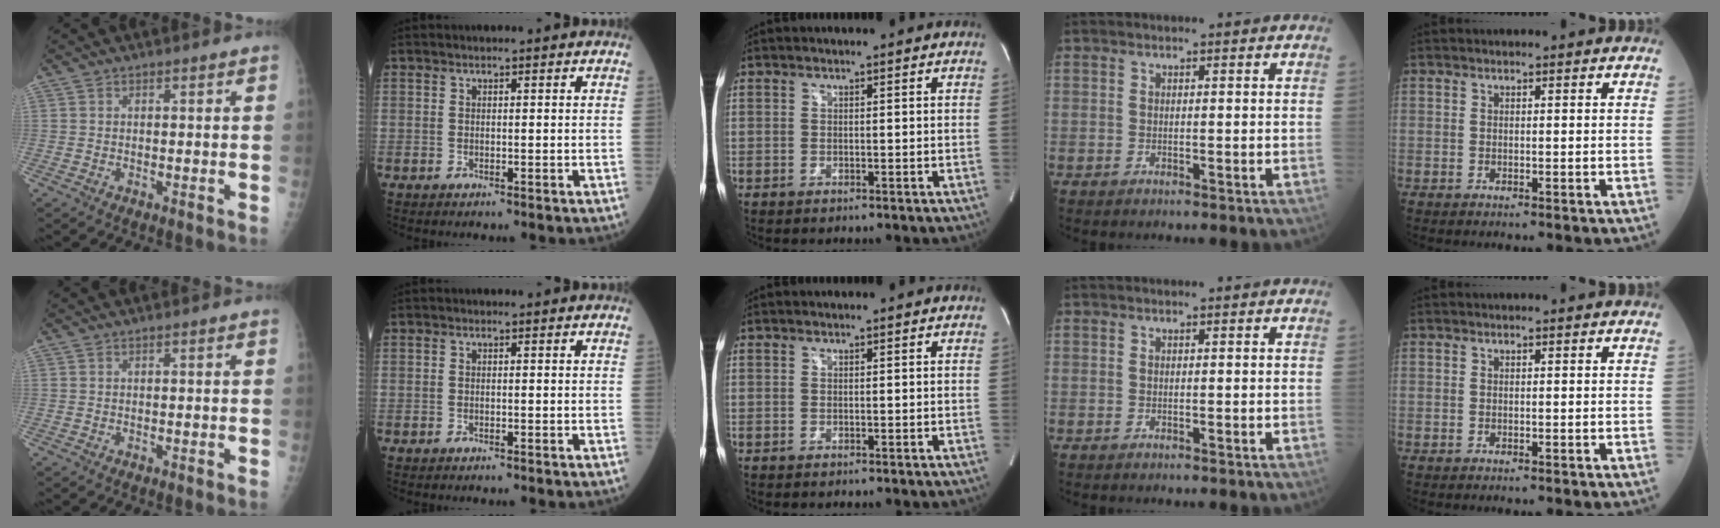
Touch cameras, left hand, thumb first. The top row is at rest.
{}